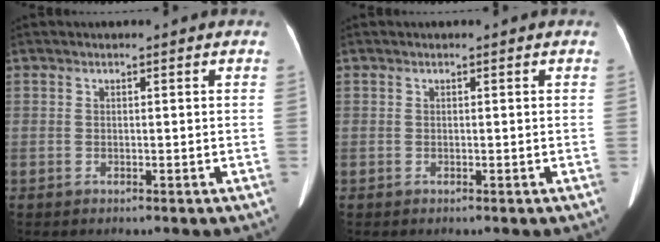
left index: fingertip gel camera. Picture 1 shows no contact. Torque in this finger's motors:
{"motor_torque": [0.01, 0.01, 0.01, 0.00]}